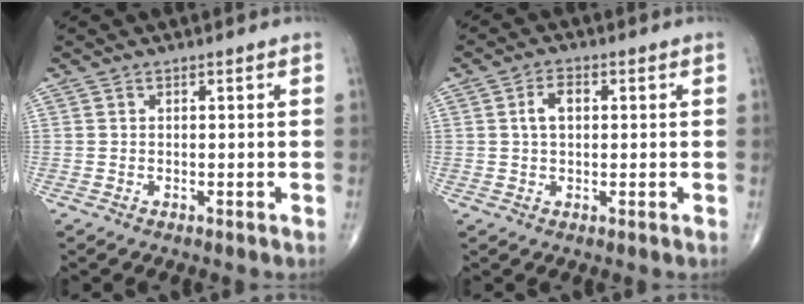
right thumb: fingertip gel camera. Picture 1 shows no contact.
{"total": 4.2, "force": [0.7, 2.6, 3.3], "torque": [-0.061, 0.008, 0.011]}